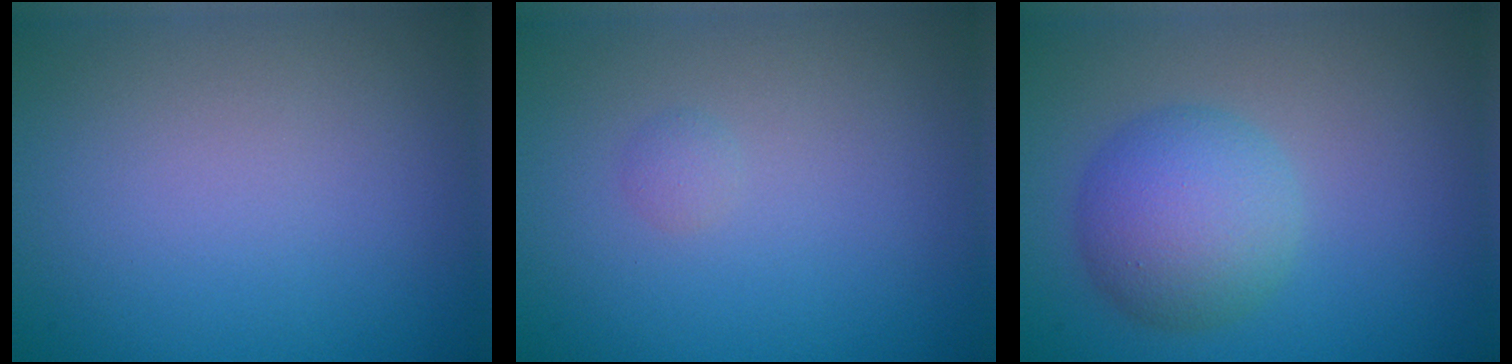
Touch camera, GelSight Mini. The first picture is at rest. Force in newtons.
{"total": 0.6, "press": 0.6, "slide": 0.0}
{"total": 5.3, "press": 5.3, "slide": 0.2}